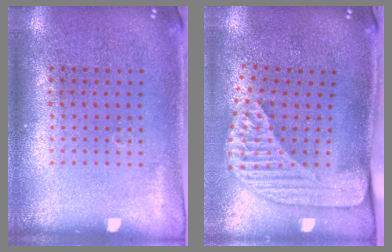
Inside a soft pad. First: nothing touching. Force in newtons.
{"total": 2.4, "press": 1.7, "slide": 1.7}